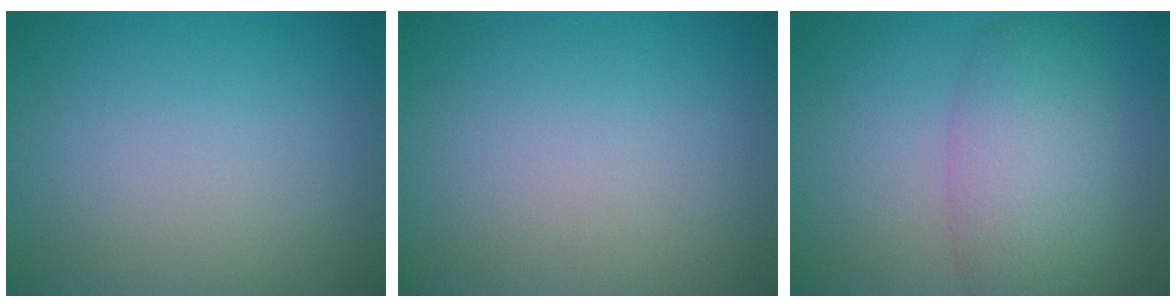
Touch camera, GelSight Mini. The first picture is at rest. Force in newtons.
{"total": 0.0}
{"total": 5.7, "press": 5.7, "slide": 0.2}